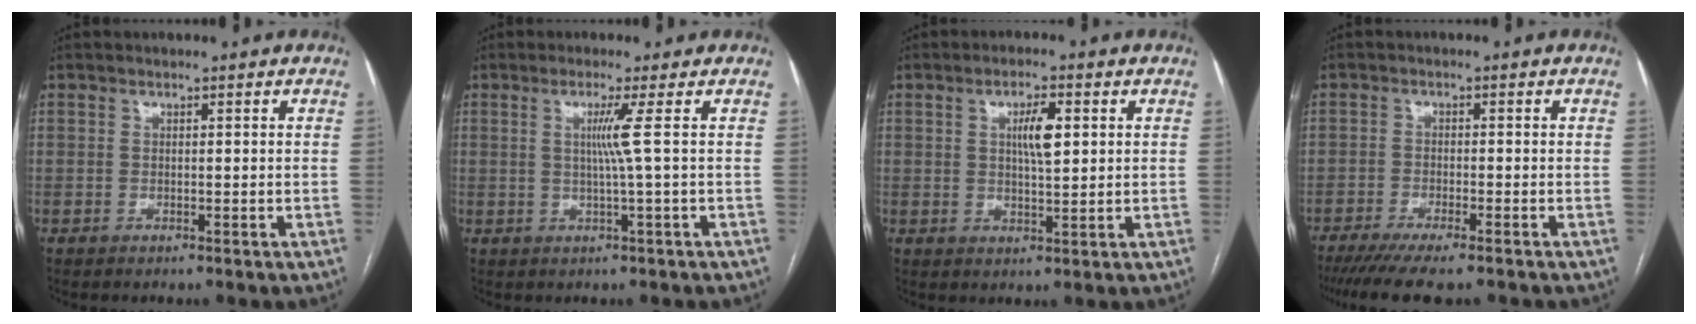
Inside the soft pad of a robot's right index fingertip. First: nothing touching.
{"total": 3.4, "force": [0.5, -1.5, 3.0], "torque": [-0.058, -0.004, 0.012]}
{"total": 4.8, "force": [1.3, 1.1, 4.5], "torque": [-0.080, 0.004, 0.022]}
{"total": 9.8, "force": [-8.0, 1.2, 5.6], "torque": [-0.080, -0.018, -0.124]}